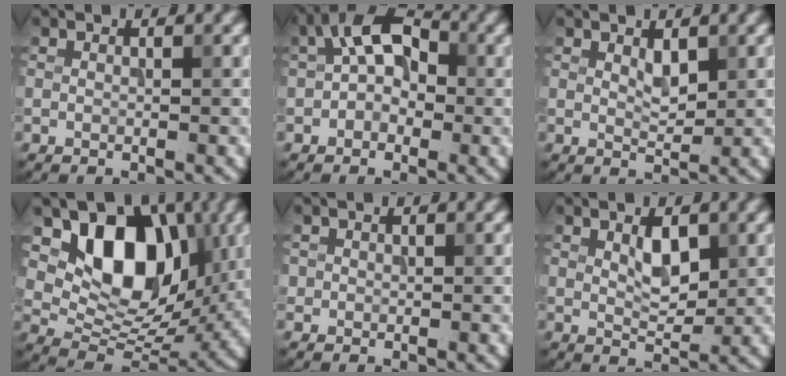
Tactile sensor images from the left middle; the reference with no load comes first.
{"total": 5.8, "force": [0.6, 3.8, 4.4], "torque": [-0.060, 0.022, -0.008]}
{"total": 1.6, "force": [0.8, 0.8, 1.1], "torque": [-0.019, -0.004, 0.018]}
{"total": 10.4, "force": [3.7, 7.0, 6.8], "torque": [-0.097, -0.015, 0.060]}
{"total": 0.6, "force": [0.0, 0.6, 0.0], "torque": [0.007, -0.002, -0.001]}
{"total": 2.7, "force": [0.9, 1.3, 2.2], "torque": [-0.036, -0.002, 0.018]}